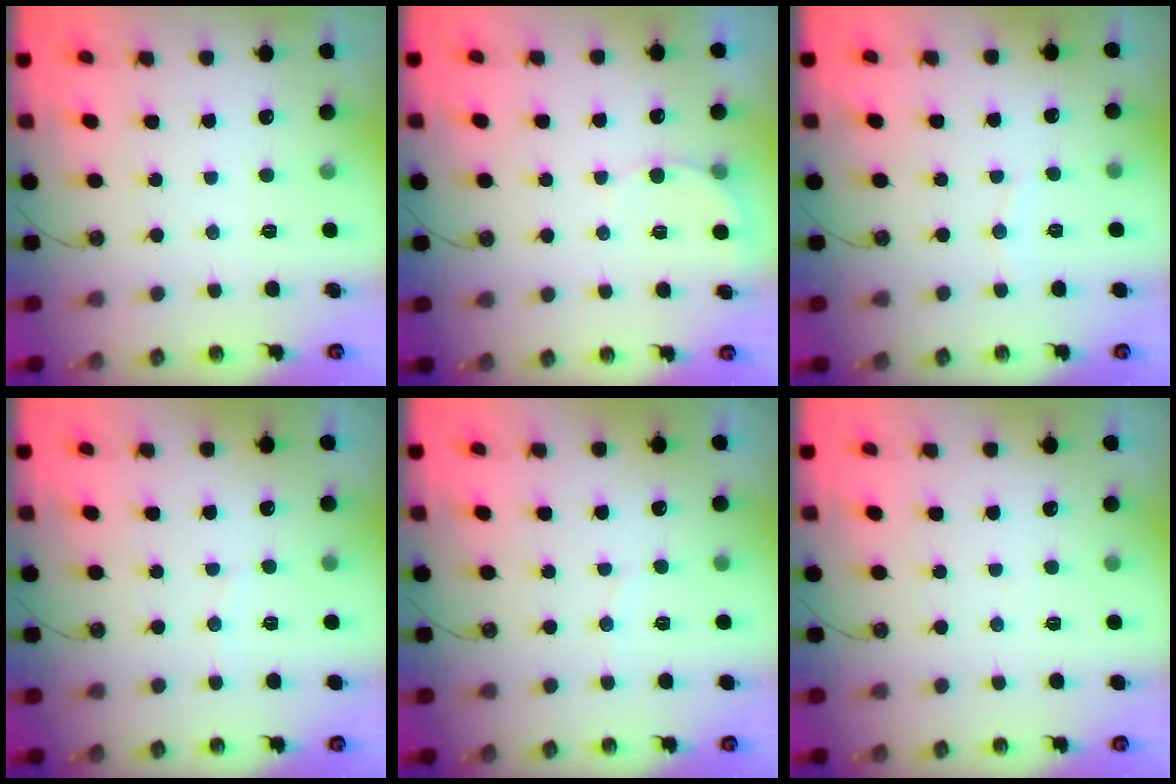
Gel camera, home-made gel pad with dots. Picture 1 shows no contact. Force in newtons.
{"total": 4.9, "press": 4.8, "slide": 0.4}
{"total": 2.9, "press": 2.9, "slide": 0.3}
{"total": 2.3, "press": 2.0, "slide": 1.0}
{"total": 2.3, "press": 2.0, "slide": 1.0}
{"total": 1.4, "press": 1.4, "slide": 0.1}